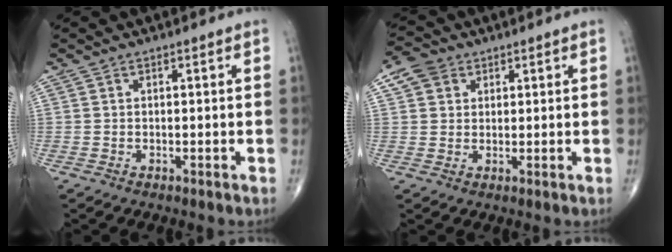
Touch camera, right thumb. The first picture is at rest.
{"total": 5.3, "force": [2.4, 4.2, 2.2], "torque": [-0.029, 0.005, 0.044]}